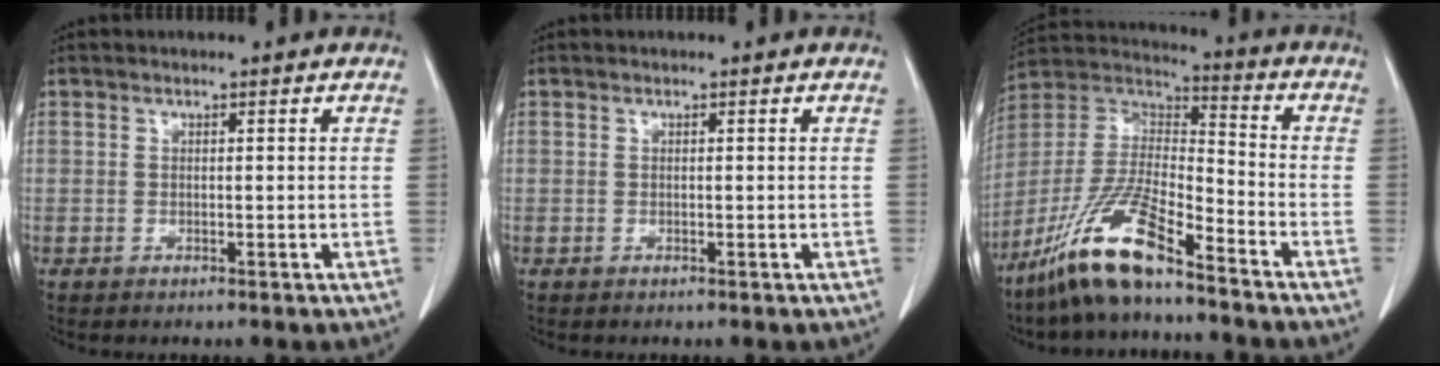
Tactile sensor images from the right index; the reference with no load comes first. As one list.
[{"total": 0.0}, {"total": 14.5, "force": [-10.3, 2.2, 10.0], "torque": [-0.210, -0.005, -0.194]}]